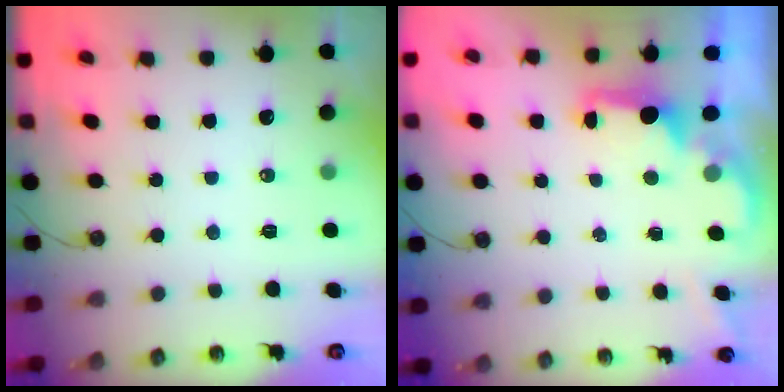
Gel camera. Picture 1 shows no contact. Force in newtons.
{"total": 1.8, "press": 1.6, "slide": 0.8}